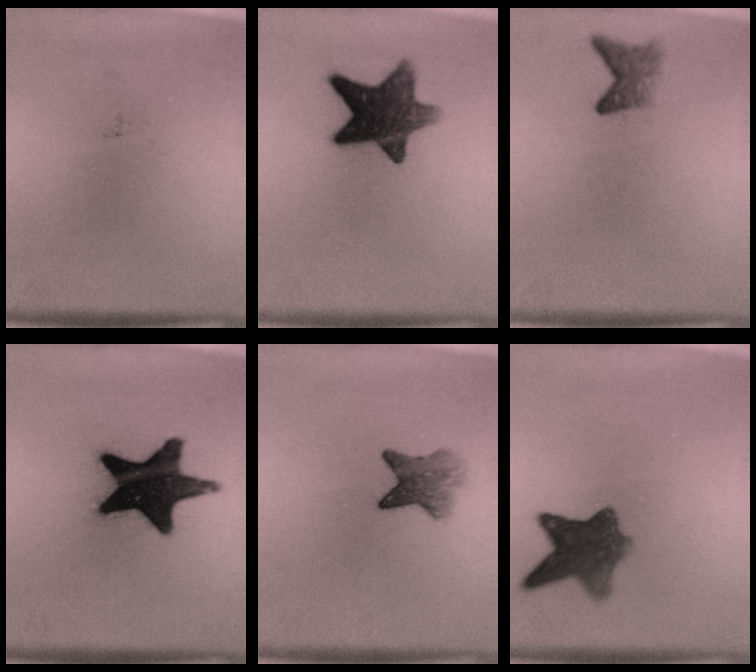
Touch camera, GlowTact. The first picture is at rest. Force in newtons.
{"total": 11.9}
{"total": 2.4}
{"total": 18.6}
{"total": 4.4}
{"total": 7.5}